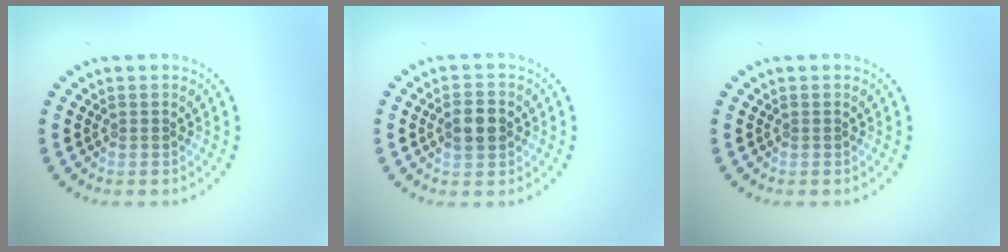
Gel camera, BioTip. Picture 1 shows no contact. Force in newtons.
{"total": 3.0, "press": 3.0, "slide": 0.1}
{"total": 0.0}